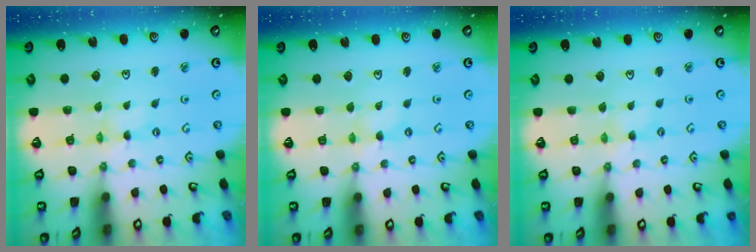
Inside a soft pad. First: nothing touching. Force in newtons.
{"total": 0.0}
{"total": 1.6, "press": 1.6, "slide": 0.3}